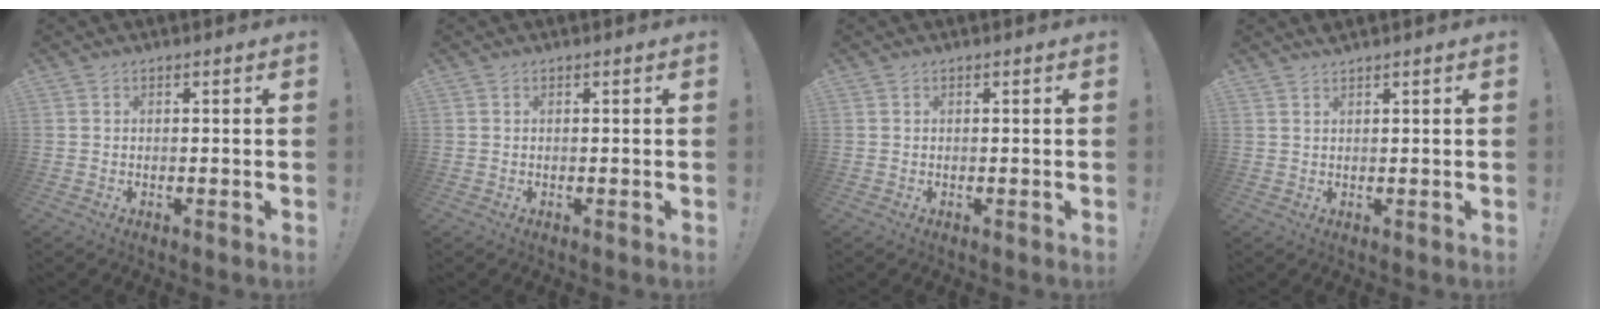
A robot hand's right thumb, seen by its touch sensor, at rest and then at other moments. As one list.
[{"total": 0.0}, {"total": 0.0}, {"total": 1.1, "force": [1.0, 0.0, 0.4], "torque": [-0.010, -0.002, 0.020]}]